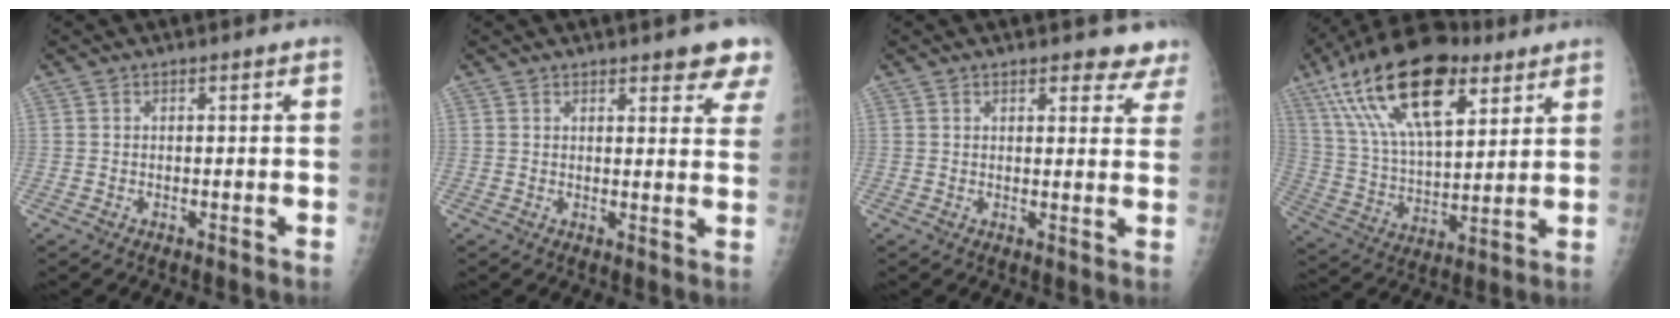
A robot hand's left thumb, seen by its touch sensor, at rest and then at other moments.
{"total": 7.8, "force": [6.2, 2.2, 4.3], "torque": [-0.018, -0.027, 0.061]}
{"total": 6.4, "force": [5.5, 2.5, 1.9], "torque": [0.019, -0.025, 0.049]}
{"total": 24.2, "force": [12.5, 10.9, 17.7], "torque": [-0.304, -0.023, 0.224]}